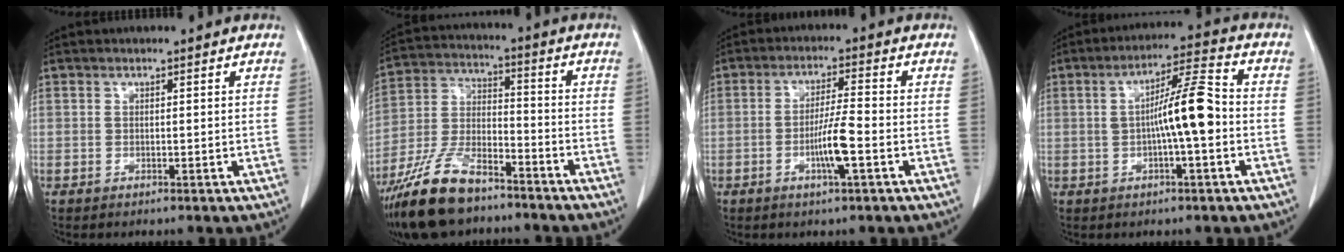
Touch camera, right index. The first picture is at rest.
{"total": 14.0, "force": [-10.5, 5.0, 7.7], "torque": [-0.161, -0.002, -0.196]}
{"total": 6.1, "force": [-2.0, 0.0, 5.7], "torque": [-0.110, -0.005, -0.037]}
{"total": 8.7, "force": [-0.8, 0.7, 8.6], "torque": [-0.145, 0.018, -0.018]}